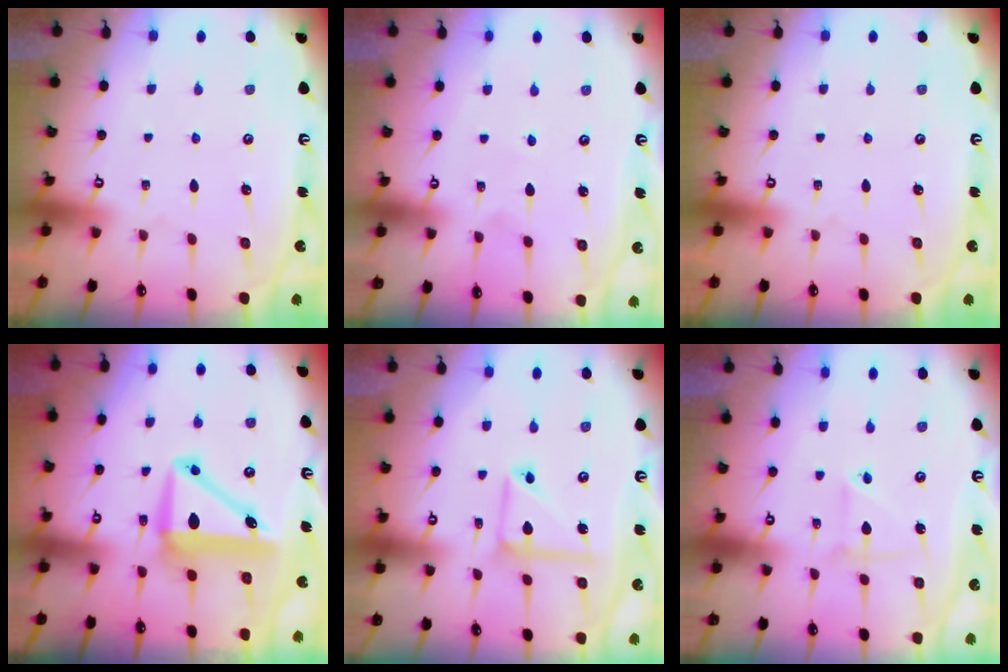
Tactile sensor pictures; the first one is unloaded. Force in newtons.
{"total": 2.8, "press": 2.7, "slide": 0.3}
{"total": 0.0}
{"total": 9.5, "press": 9.3, "slide": 2.1}
{"total": 10.9, "press": 10.8, "slide": 0.9}
{"total": 3.2, "press": 3.2, "slide": 0.2}